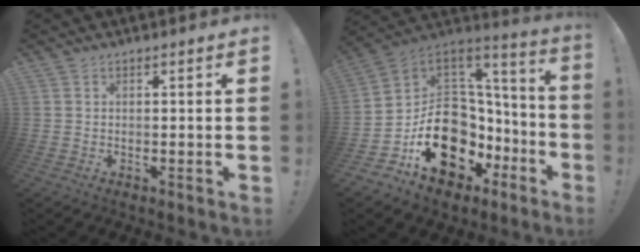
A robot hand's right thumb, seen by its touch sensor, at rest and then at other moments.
{"total": 19.8, "force": [-5.9, 15.1, 11.4], "torque": [-0.183, 0.015, -0.058]}